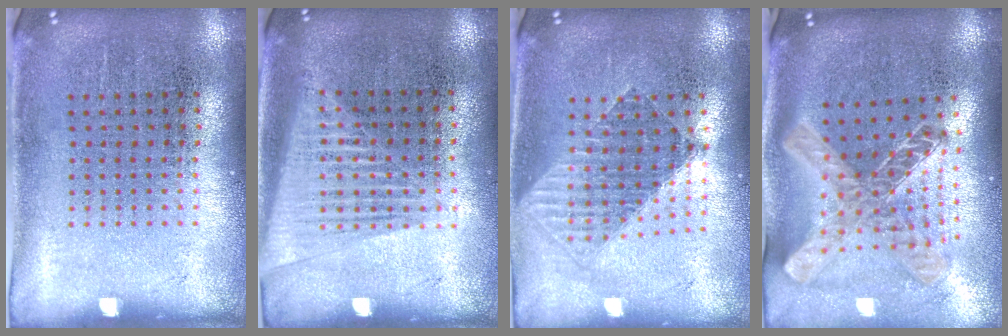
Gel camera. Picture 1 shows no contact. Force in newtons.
{"total": 1.5, "press": 1.4, "slide": 0.6}
{"total": 1.5, "press": 1.3, "slide": 0.8}
{"total": 1.8, "press": 1.5, "slide": 0.9}